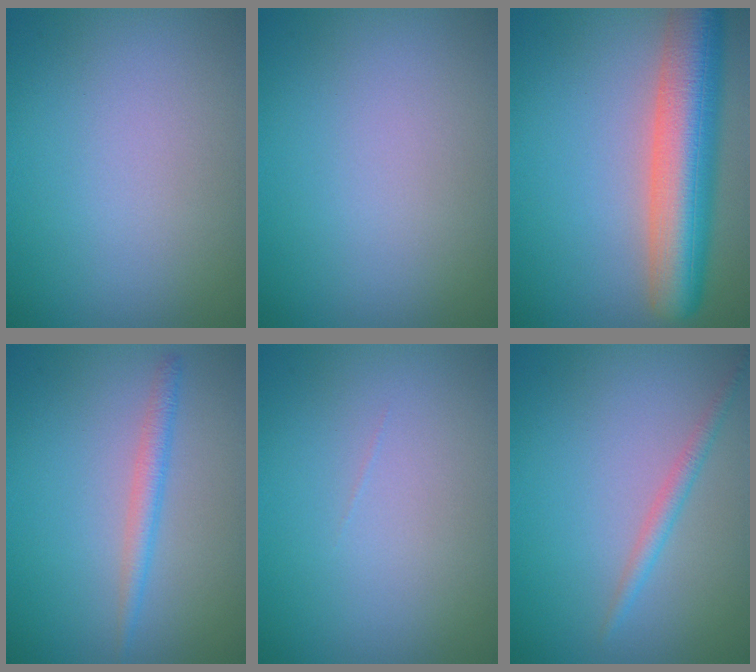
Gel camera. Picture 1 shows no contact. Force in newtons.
{"total": 0.0}
{"total": 9.3, "press": 9.3, "slide": 0.7}
{"total": 1.8, "press": 1.8, "slide": 0.0}
{"total": 0.0}
{"total": 1.5, "press": 1.5, "slide": 0.1}